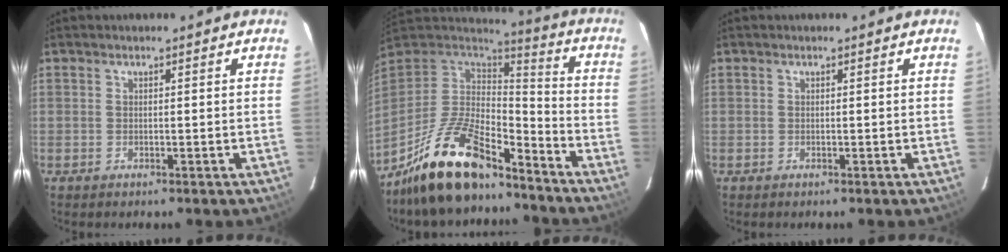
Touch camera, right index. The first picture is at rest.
{"total": 19.9, "force": [-14.7, 7.0, 11.5], "torque": [-0.231, -0.012, -0.255]}
{"total": 0.0}